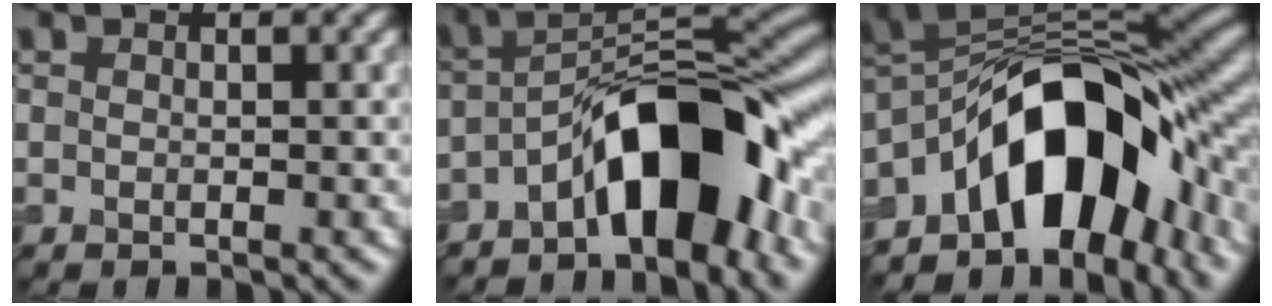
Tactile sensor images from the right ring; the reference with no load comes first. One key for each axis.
{"total": 10.5, "fx": -4.9, "fy": 3.9, "fz": 8.4, "tx": -0.116, "ty": 0.027, "tz": -0.085}
{"total": 13.6, "fx": -5.9, "fy": 7.5, "fz": 9.6, "tx": -0.129, "ty": 0.022, "tz": -0.103}